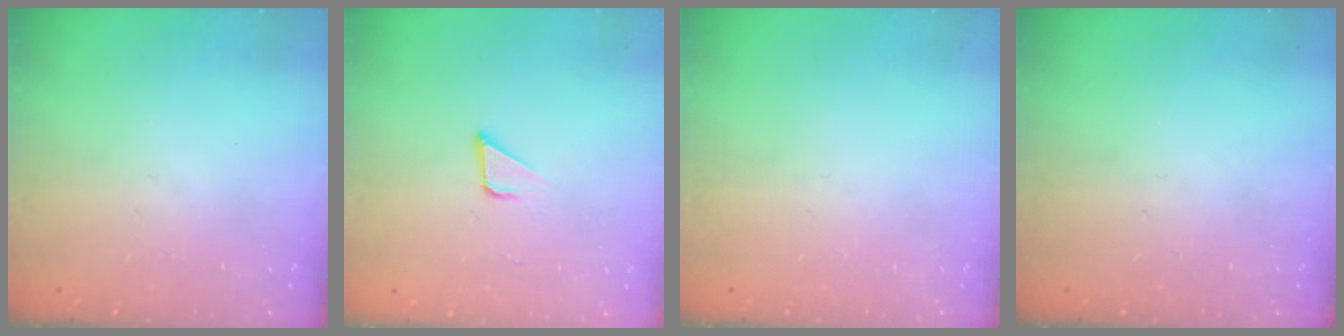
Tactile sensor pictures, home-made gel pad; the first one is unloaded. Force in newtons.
{"total": 2.1, "press": 2.1, "slide": 0.1}
{"total": 0.0}
{"total": 0.0}